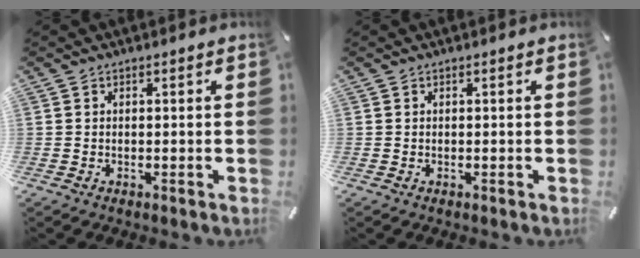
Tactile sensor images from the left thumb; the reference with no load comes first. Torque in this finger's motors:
{"motor_torque": [-0.01, 0.02, 0.00, 0.00, 0.00]}